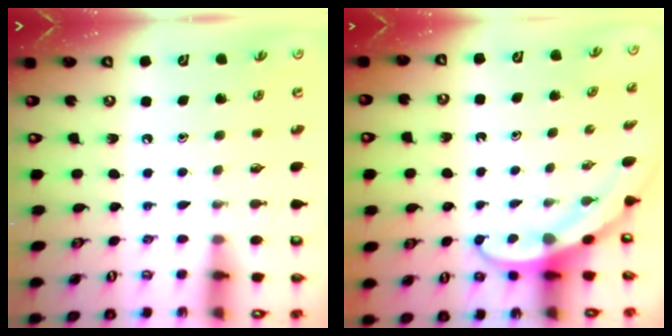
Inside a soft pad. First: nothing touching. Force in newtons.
{"total": 3.7, "press": 3.7, "slide": 0.3}